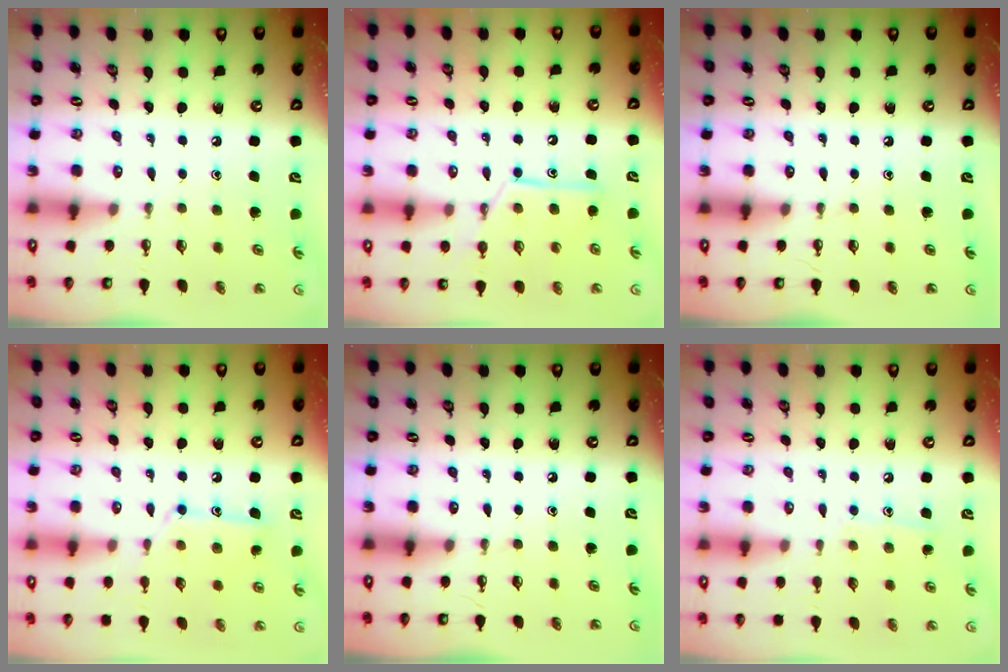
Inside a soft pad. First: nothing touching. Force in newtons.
{"total": 11.2, "press": 11.2, "slide": 0.6}
{"total": 0.0}
{"total": 11.1, "press": 11.1, "slide": 0.4}
{"total": 0.0}
{"total": 6.8, "press": 6.8, "slide": 0.4}